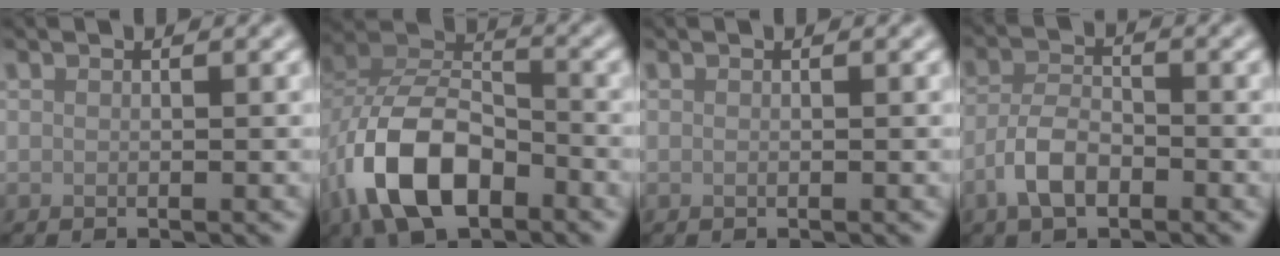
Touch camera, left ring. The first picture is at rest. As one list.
[{"total": 9.9, "force": [-4.4, 5.7, 6.8], "torque": [-0.142, 0.007, -0.088]}, {"total": 0.0}, {"total": 3.9, "force": [-2.1, 1.9, 2.6], "torque": [-0.047, 0.005, -0.047]}]